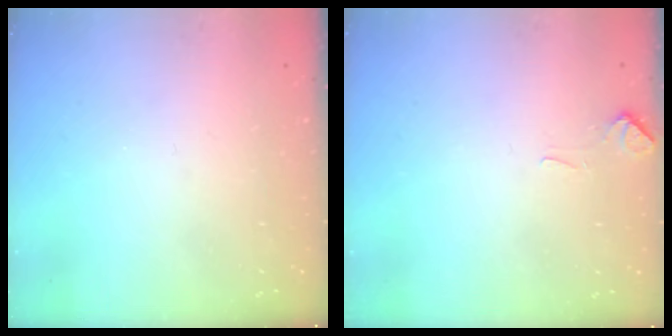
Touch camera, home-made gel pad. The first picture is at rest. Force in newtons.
{"total": 3.6, "press": 3.5, "slide": 0.5}